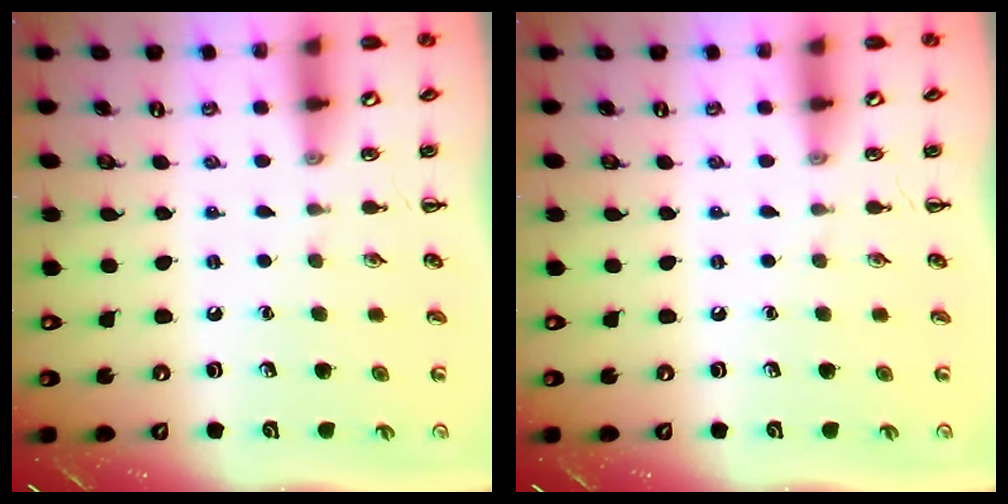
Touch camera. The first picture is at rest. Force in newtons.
{"total": 0.0}